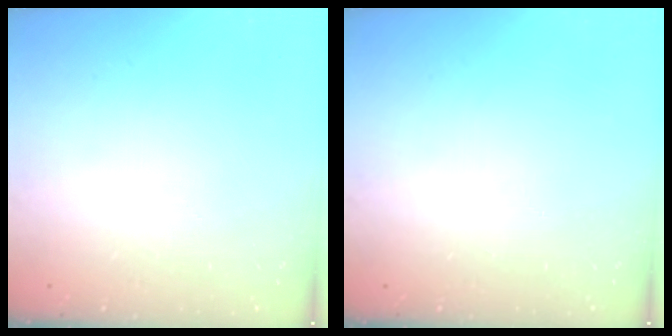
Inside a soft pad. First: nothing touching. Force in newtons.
{"total": 0.0}